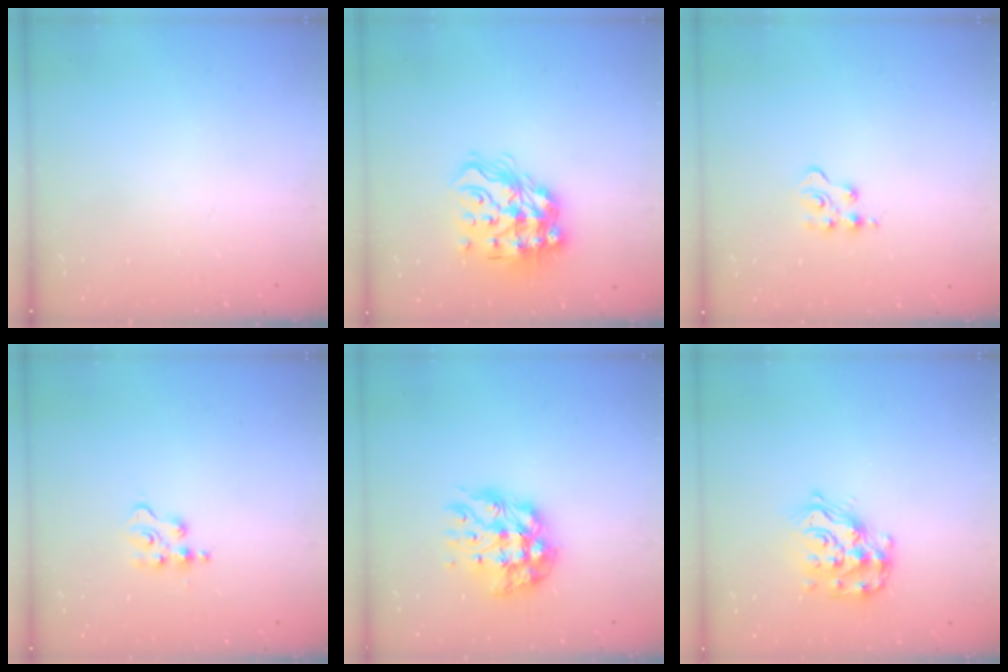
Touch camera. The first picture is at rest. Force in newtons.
{"total": 17.4, "press": 17.3, "slide": 1.7}
{"total": 3.2, "press": 3.2, "slide": 0.4}
{"total": 3.7, "press": 3.7, "slide": 0.5}
{"total": 13.4, "press": 13.3, "slide": 1.2}
{"total": 14.1, "press": 14.1, "slide": 1.1}